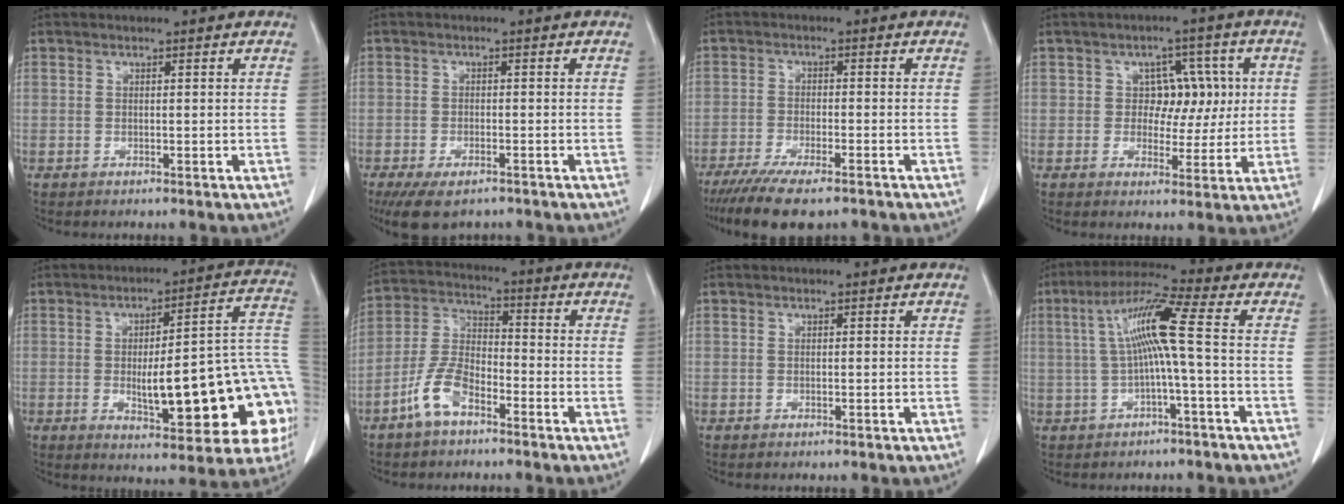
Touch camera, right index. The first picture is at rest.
{"total": 7.1, "force": [-5.2, 2.8, 3.9], "torque": [-0.063, -0.009, -0.081]}
{"total": 10.7, "force": [-8.3, 2.2, 6.4], "torque": [-0.098, -0.020, -0.130]}
{"total": 4.5, "force": [0.5, 3.4, 2.8], "torque": [-0.026, 0.011, 0.008]}
{"total": 22.1, "force": [-4.6, 5.3, 21.0], "torque": [-0.190, 0.033, -0.043]}
{"total": 8.0, "force": [-4.8, 3.5, 5.4], "torque": [-0.126, 0.010, -0.101]}
{"total": 0.0}
{"total": 8.6, "force": [0.2, -0.9, 8.6], "torque": [-0.164, 0.026, 0.004]}